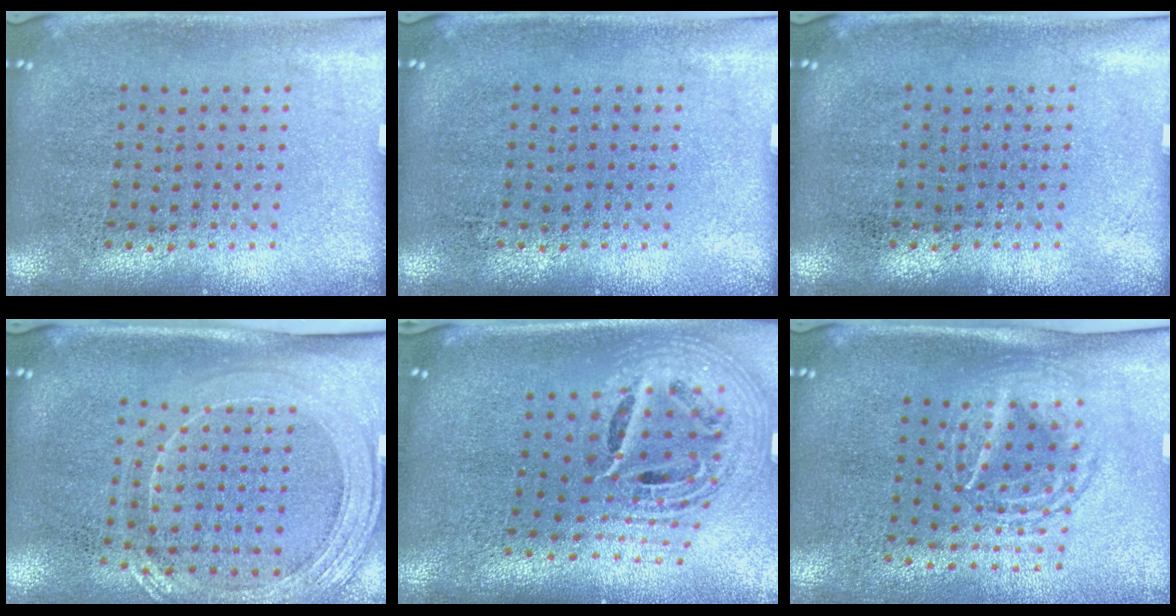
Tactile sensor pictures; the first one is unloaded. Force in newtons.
{"total": 0.0}
{"total": 0.0}
{"total": 1.9, "press": 1.7, "slide": 0.9}
{"total": 2.7, "press": 1.8, "slide": 1.9}
{"total": 1.7, "press": 1.4, "slide": 1.0}